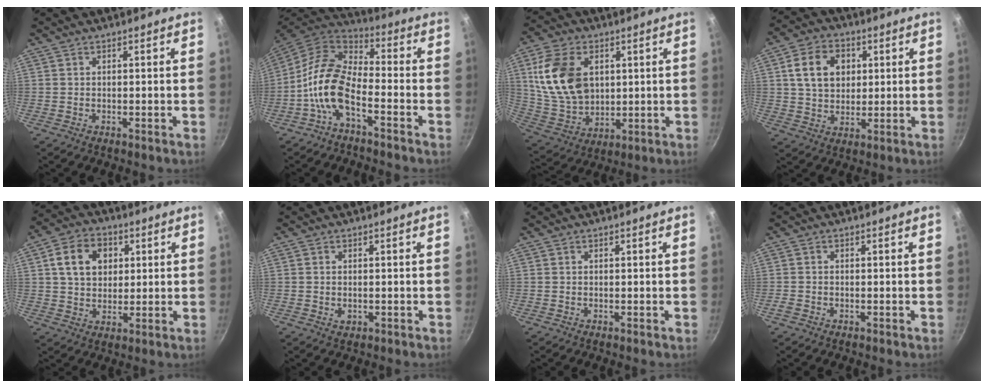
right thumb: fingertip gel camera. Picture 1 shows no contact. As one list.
[{"total": 11.7, "force": [-4.6, 5.9, 9.0], "torque": [-0.169, 0.050, -0.101]}, {"total": 16.7, "force": [3.7, 11.7, 11.3], "torque": [-0.194, -0.010, 0.086]}, {"total": 10.9, "force": [2.7, 8.3, 6.5], "torque": [-0.092, 0.004, 0.042]}, {"total": 10.5, "force": [2.9, 8.1, 6.0], "torque": [-0.084, 0.005, 0.042]}, {"total": 1.3, "force": [-0.2, 0.9, 0.9], "torque": [-0.014, 0.000, -0.003]}, {"total": 0.0}, {"total": 1.0, "force": [-0.6, 0.7, 0.5], "torque": [-0.013, 0.002, -0.015]}]